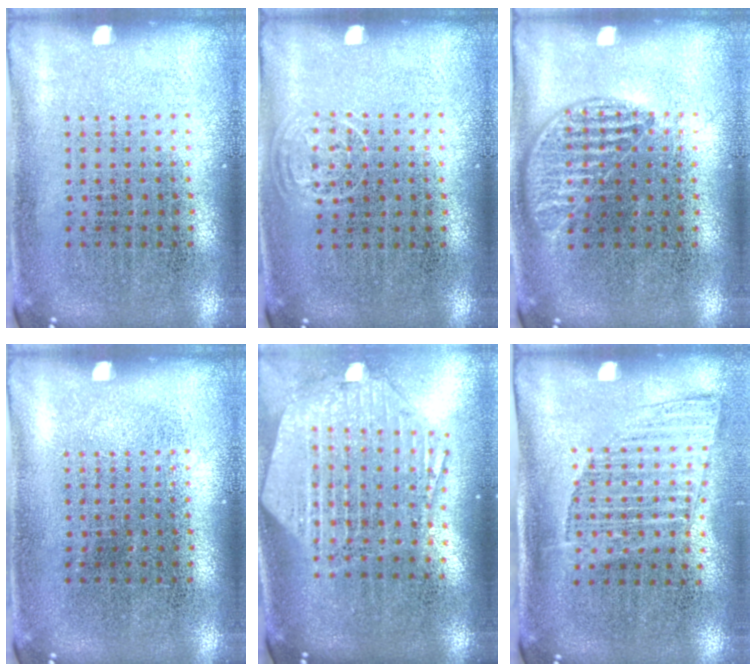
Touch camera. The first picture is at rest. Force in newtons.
{"total": 0.8, "press": 0.6, "slide": 0.5}
{"total": 1.0, "press": 0.8, "slide": 0.5}
{"total": 0.0}
{"total": 2.8, "press": 2.2, "slide": 1.7}
{"total": 1.3, "press": 1.0, "slide": 0.8}